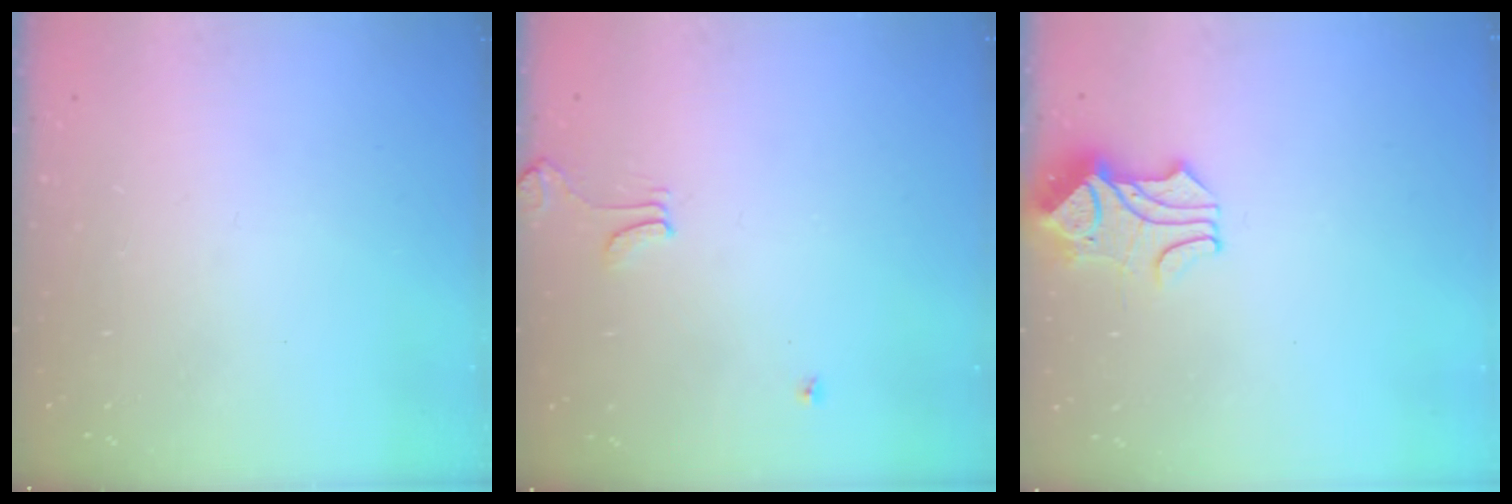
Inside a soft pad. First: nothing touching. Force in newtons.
{"total": 1.7, "press": 1.7, "slide": 0.3}
{"total": 1.6, "press": 1.2, "slide": 1.0}